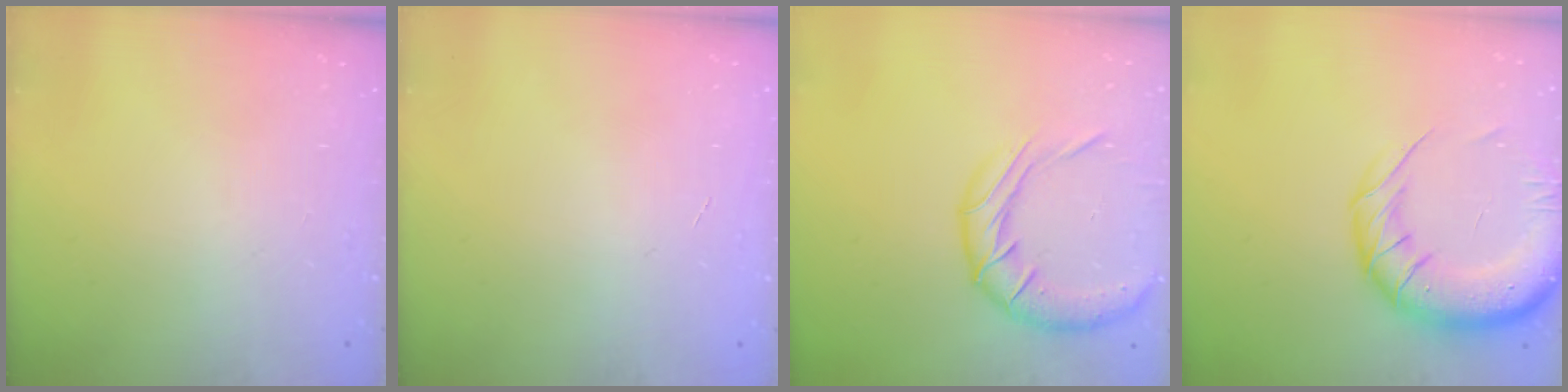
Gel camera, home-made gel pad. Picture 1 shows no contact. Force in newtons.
{"total": 0.0}
{"total": 14.6, "press": 14.4, "slide": 2.4}
{"total": 18.2, "press": 17.7, "slide": 4.5}